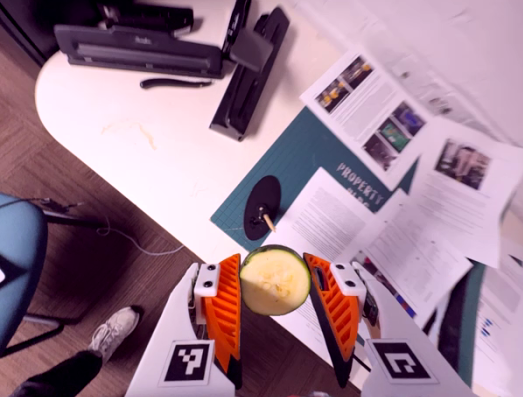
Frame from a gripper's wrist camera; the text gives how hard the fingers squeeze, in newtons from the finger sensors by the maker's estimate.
{"total": 9.1, "left": 9.5, "right": 8.8}